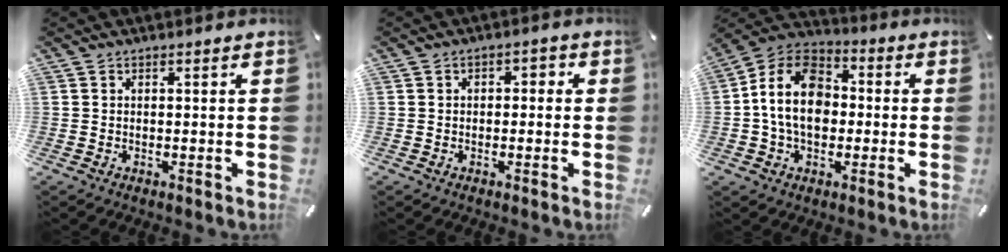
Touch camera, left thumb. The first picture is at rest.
{"total": 1.8, "force": [-1.0, 1.3, 0.8], "torque": [-0.014, 0.013, -0.024]}
{"total": 14.1, "force": [-1.3, 10.6, 9.2], "torque": [-0.200, 0.026, -0.027]}